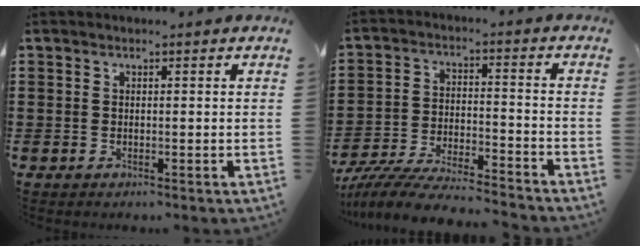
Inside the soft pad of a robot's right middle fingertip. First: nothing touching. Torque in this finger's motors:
{"motor_torque": [1.73, -0.41, 0.62, 0.21]}